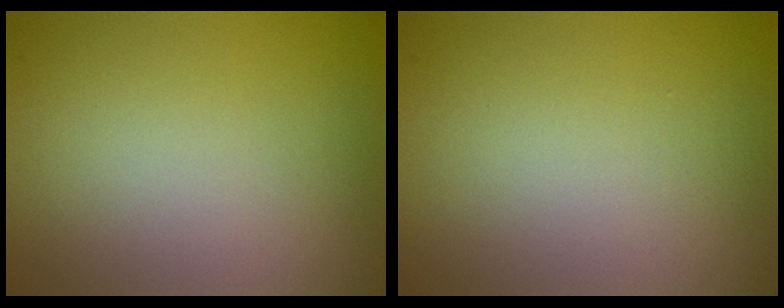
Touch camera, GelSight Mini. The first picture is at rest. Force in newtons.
{"total": 0.0}